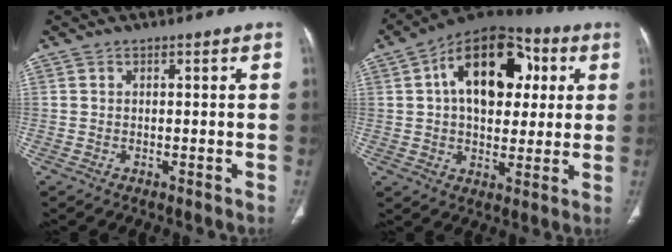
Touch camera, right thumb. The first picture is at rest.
{"total": 19.6, "force": [4.6, 12.3, 14.6], "torque": [-0.180, 0.014, 0.061]}